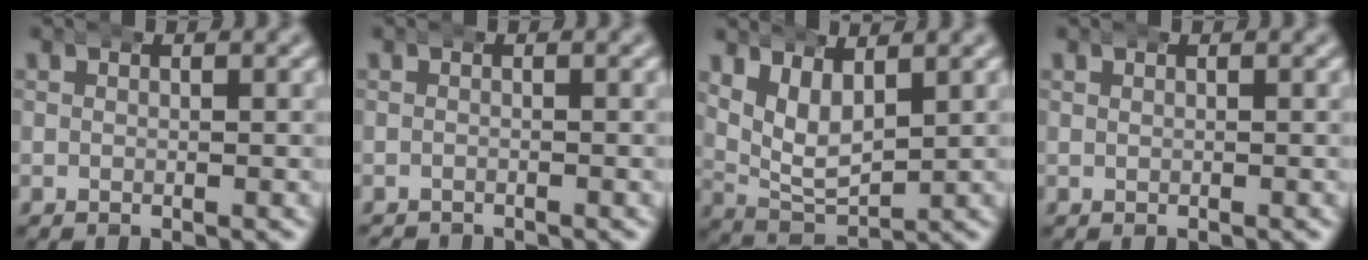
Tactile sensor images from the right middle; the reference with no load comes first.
{"total": 1.3, "force": [-1.3, 0.1, -0.2], "torque": [-0.001, -0.010, -0.017]}
{"total": 6.6, "force": [1.7, 5.3, 3.6], "torque": [-0.099, -0.022, 0.029]}
{"total": 0.0}